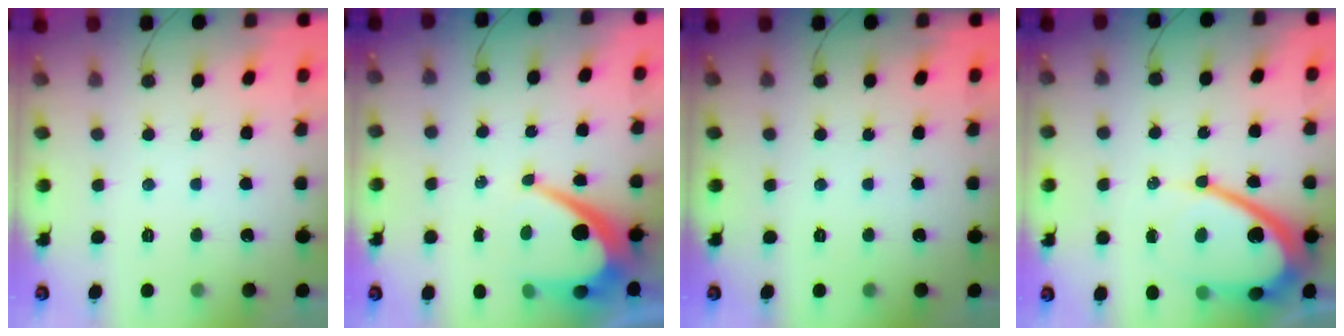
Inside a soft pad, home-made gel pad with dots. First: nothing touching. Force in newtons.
{"total": 10.1, "press": 10.1, "slide": 0.6}
{"total": 0.0}
{"total": 15.9, "press": 15.9, "slide": 1.2}